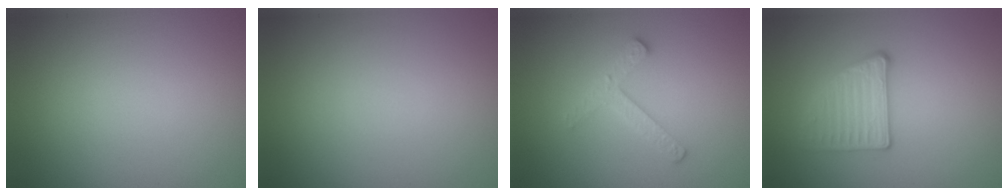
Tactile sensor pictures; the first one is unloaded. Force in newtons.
{"total": 0.0}
{"total": 2.4, "press": 2.4, "slide": 0.4}
{"total": 2.7, "press": 2.6, "slide": 0.8}